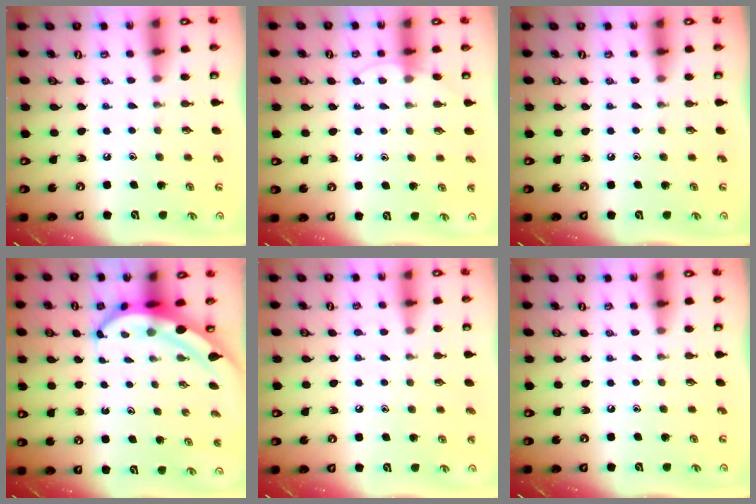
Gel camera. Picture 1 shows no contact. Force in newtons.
{"total": 4.1, "press": 4.0, "slide": 0.5}
{"total": 0.0}
{"total": 5.3, "press": 5.1, "slide": 1.1}
{"total": 4.0, "press": 4.0, "slide": 0.5}
{"total": 0.0}